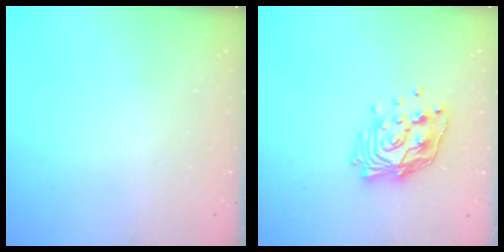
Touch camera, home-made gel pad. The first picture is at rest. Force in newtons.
{"total": 14.9, "press": 14.8, "slide": 1.1}